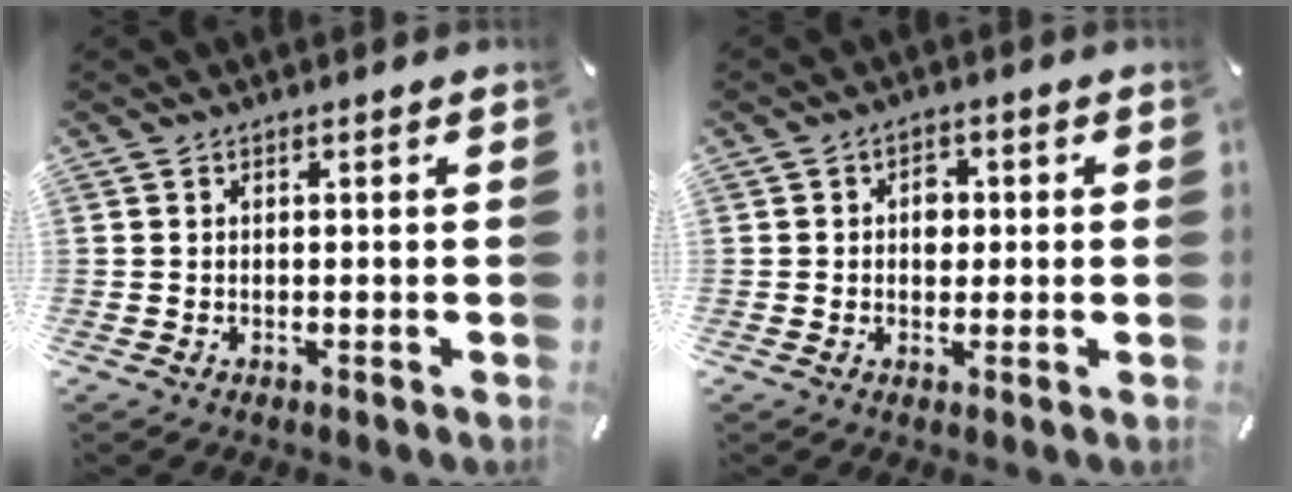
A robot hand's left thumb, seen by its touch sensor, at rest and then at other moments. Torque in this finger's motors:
{"motor_torque": [0.73, 0.84, 0.40, -0.27, 0.00]}